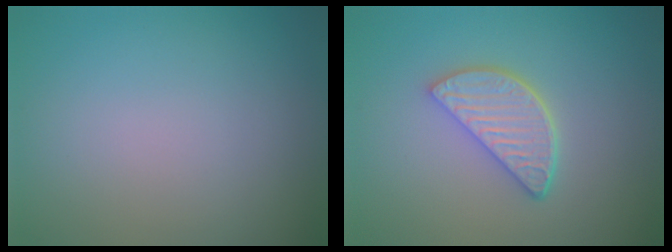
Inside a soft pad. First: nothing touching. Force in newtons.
{"total": 4.0, "press": 3.2, "slide": 2.4}